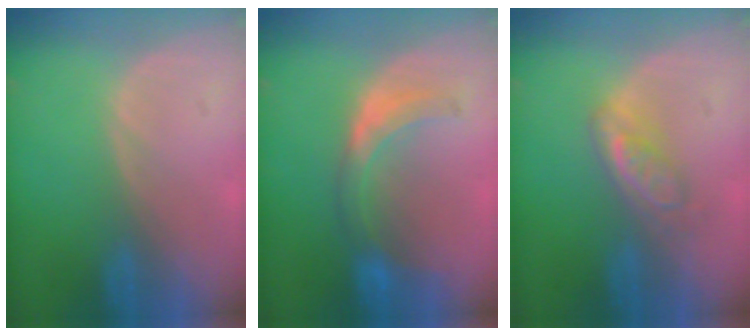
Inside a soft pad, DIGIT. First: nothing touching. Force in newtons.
{"total": 6.3, "press": 6.3, "slide": 0.1}
{"total": 4.9, "press": 4.6, "slide": 1.8}